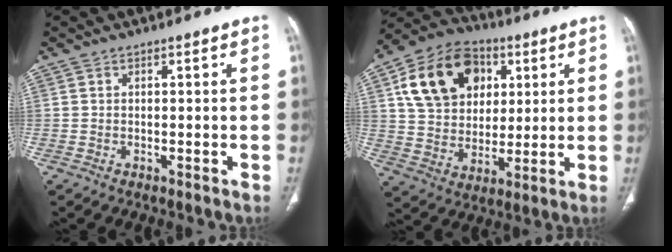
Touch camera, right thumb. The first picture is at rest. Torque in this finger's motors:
{"motor_torque": [0.68, 3.33, 1.40, 0.21, 0.15]}